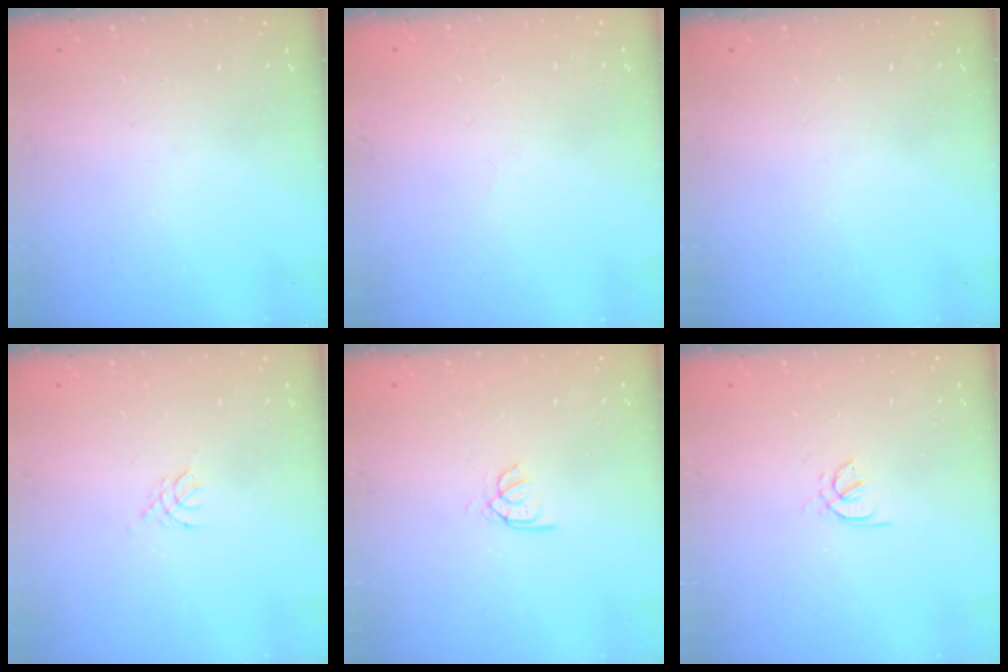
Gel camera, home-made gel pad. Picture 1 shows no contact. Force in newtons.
{"total": 2.0, "press": 1.9, "slide": 0.5}
{"total": 0.0}
{"total": 2.7, "press": 2.6, "slide": 0.6}
{"total": 2.6, "press": 2.6, "slide": 0.2}
{"total": 1.2, "press": 1.2, "slide": 0.4}